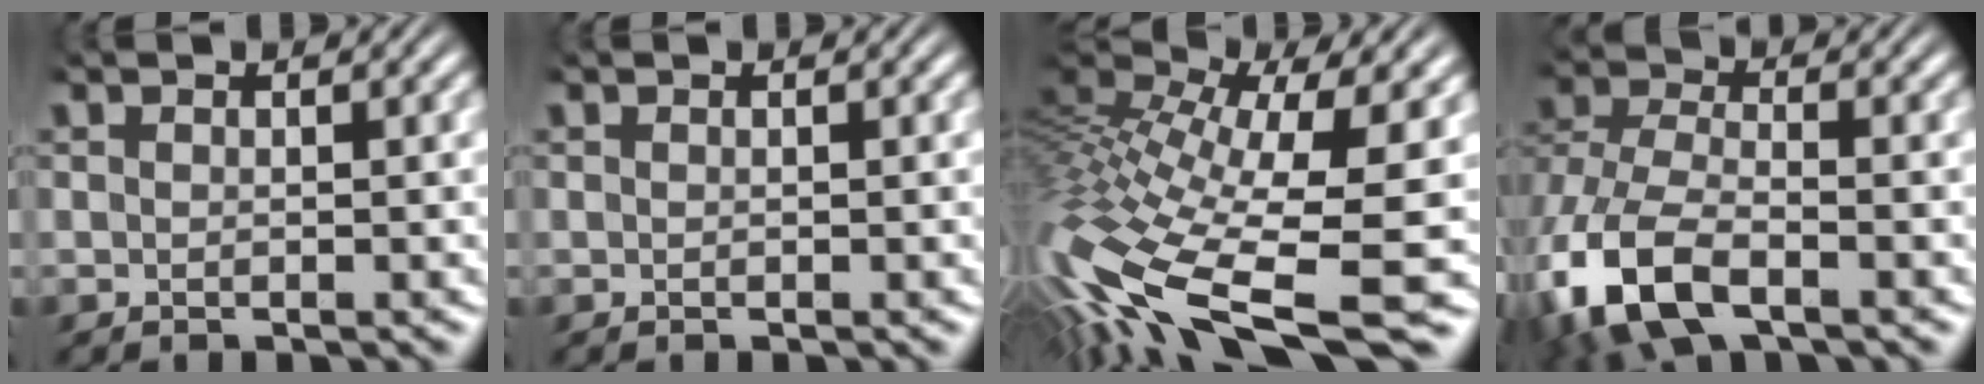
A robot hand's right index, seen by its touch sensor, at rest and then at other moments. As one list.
[{"total": 0.0}, {"total": 10.5, "force": [-4.1, 4.9, 8.3], "torque": [-0.194, -0.061, -0.038]}, {"total": 7.0, "force": [-2.6, 4.2, 5.0], "torque": [-0.138, -0.042, -0.021]}]